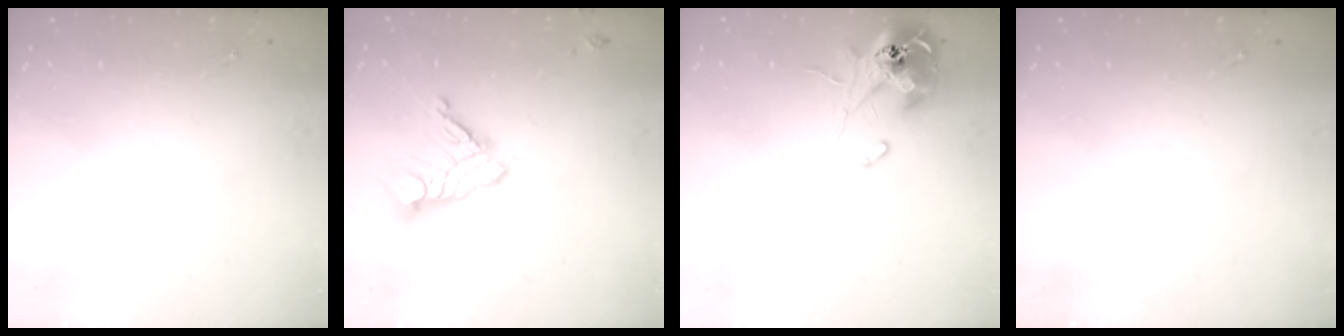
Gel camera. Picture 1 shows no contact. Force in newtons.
{"total": 12.6, "press": 12.5, "slide": 1.1}
{"total": 12.7, "press": 12.6, "slide": 1.5}
{"total": 0.0}